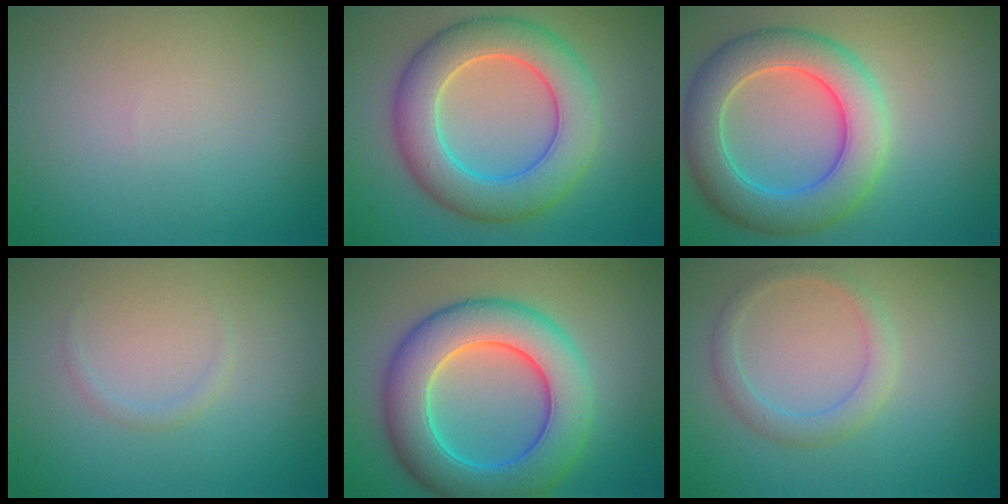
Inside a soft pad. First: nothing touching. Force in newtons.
{"total": 8.0, "press": 8.0, "slide": 0.3}
{"total": 7.5, "press": 7.5, "slide": 0.2}
{"total": 0.7, "press": 0.7, "slide": 0.1}
{"total": 9.4, "press": 9.4, "slide": 0.3}
{"total": 2.1, "press": 2.1, "slide": 0.1}